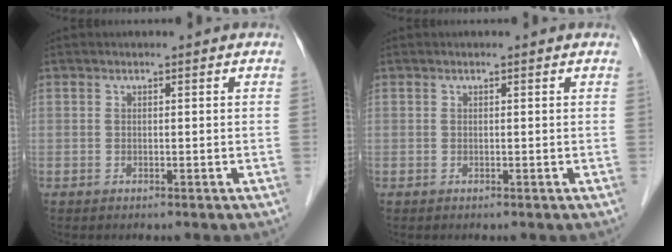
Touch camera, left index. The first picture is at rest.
{"total": 0.0}